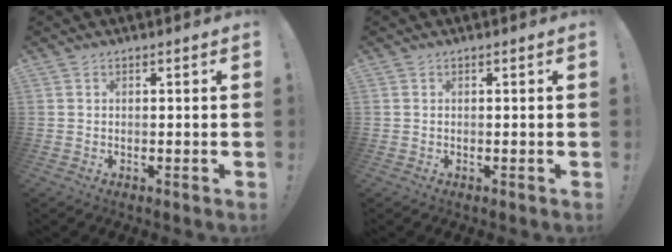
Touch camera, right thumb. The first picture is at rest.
{"total": 0.0}